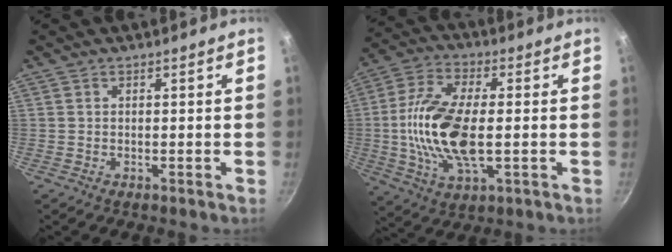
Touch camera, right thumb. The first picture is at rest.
{"total": 17.0, "force": [-1.0, 7.6, 15.1], "torque": [-0.314, 0.004, -0.018]}